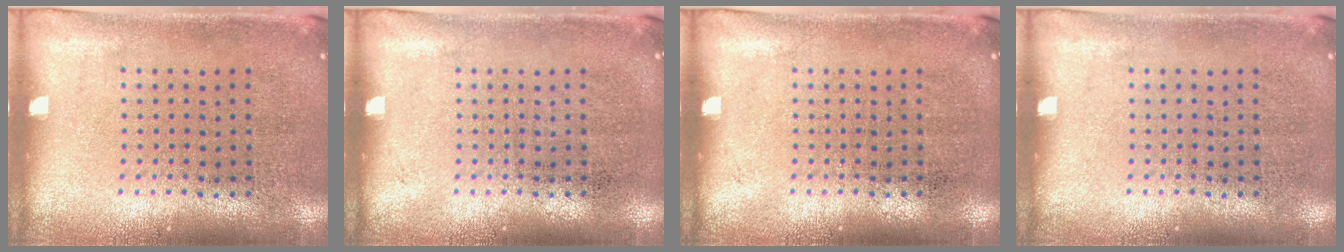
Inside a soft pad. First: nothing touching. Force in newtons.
{"total": 0.0}
{"total": 0.0}
{"total": 0.0}